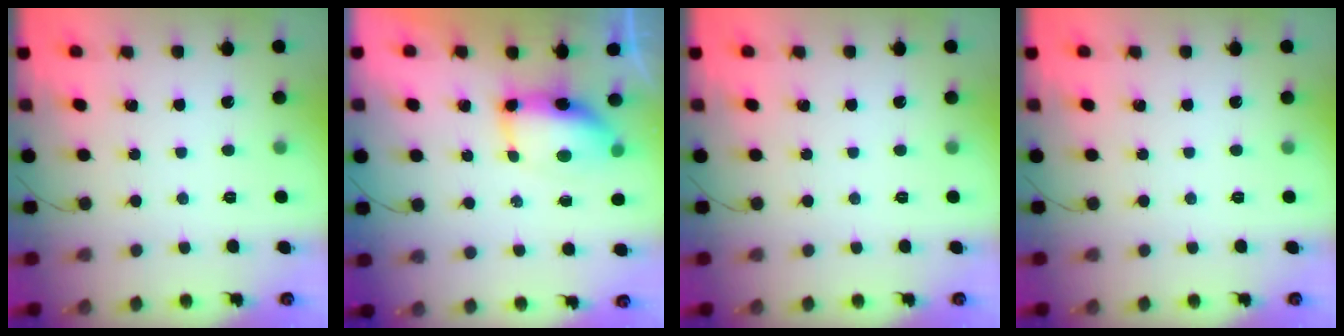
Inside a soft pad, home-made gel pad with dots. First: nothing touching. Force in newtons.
{"total": 8.4, "press": 8.2, "slide": 1.9}
{"total": 0.0}
{"total": 0.0}